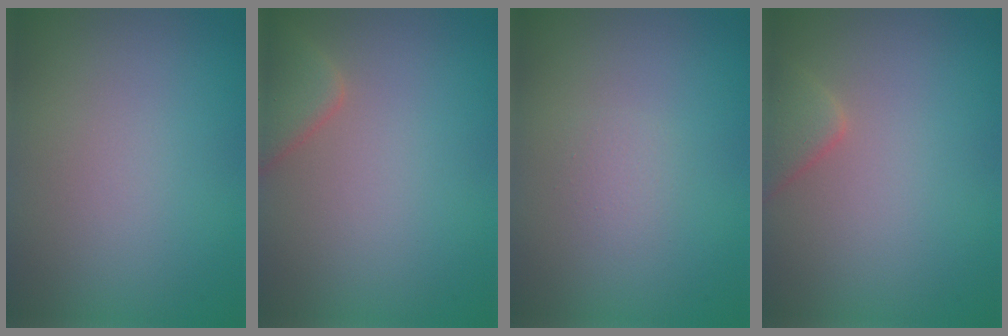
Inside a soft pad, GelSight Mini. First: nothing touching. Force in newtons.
{"total": 3.0, "press": 3.0, "slide": 0.3}
{"total": 0.8, "press": 0.8, "slide": 0.0}
{"total": 2.3, "press": 2.3, "slide": 0.2}